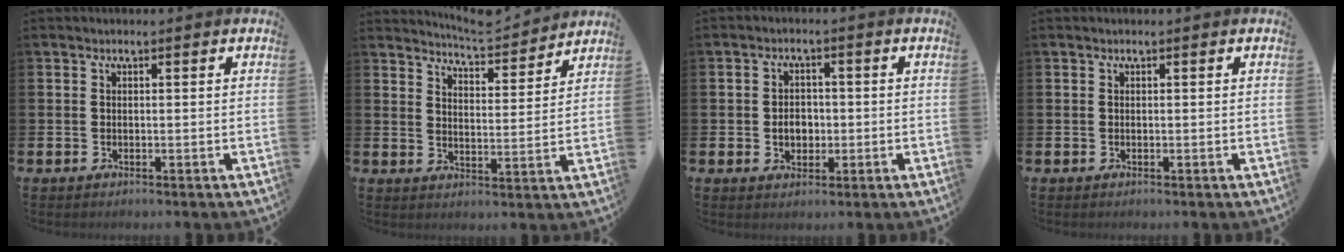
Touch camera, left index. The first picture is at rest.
{"total": 6.1, "force": [6.1, 0.4, 0.6], "torque": [-0.022, -0.041, 0.108]}
{"total": 3.2, "force": [-0.4, 2.5, 1.9], "torque": [-0.022, -0.001, -0.015]}
{"total": 0.0}